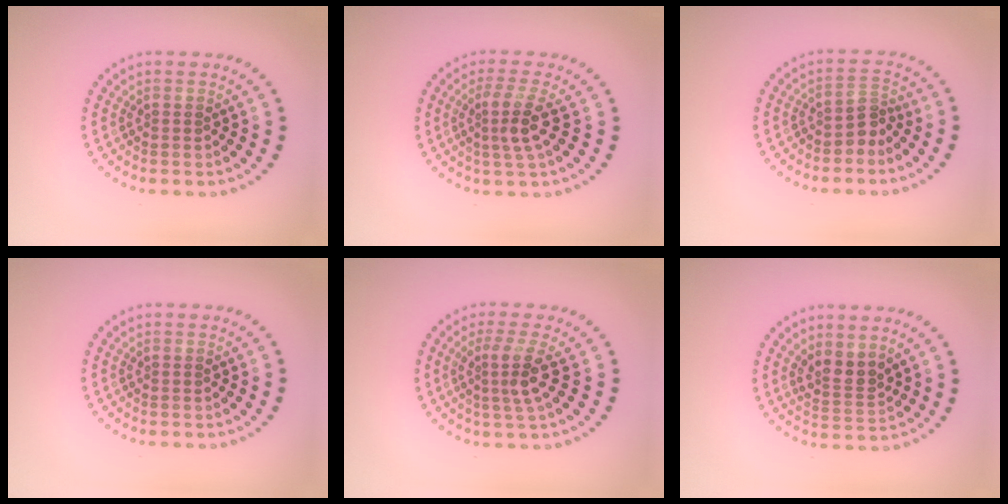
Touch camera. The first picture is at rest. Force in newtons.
{"total": 3.0, "press": 2.5, "slide": 1.6}
{"total": 2.1, "press": 1.6, "slide": 1.5}
{"total": 0.0}
{"total": 2.9, "press": 2.2, "slide": 2.0}
{"total": 2.5, "press": 2.2, "slide": 1.3}